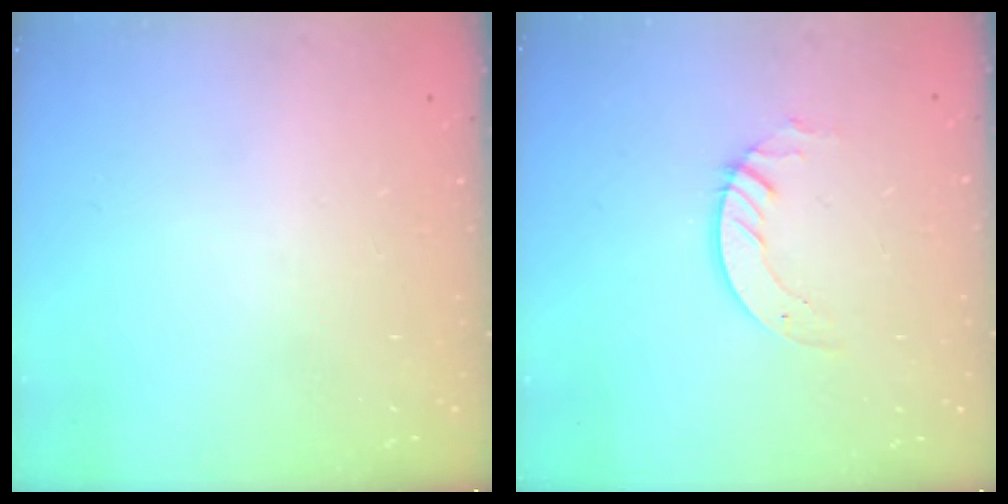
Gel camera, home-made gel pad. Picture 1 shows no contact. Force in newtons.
{"total": 3.6, "press": 3.6, "slide": 0.4}